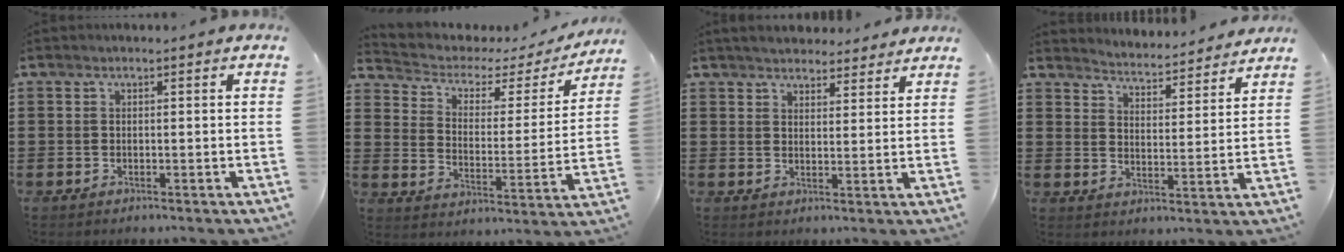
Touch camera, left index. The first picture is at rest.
{"total": 3.4, "force": [2.2, 2.0, 1.7], "torque": [-0.051, -0.014, 0.027]}
{"total": 3.6, "force": [3.5, 0.8, 0.3], "torque": [-0.018, -0.008, 0.065]}
{"total": 4.1, "force": [4.1, -0.3, -0.3], "torque": [-0.016, -0.035, 0.067]}